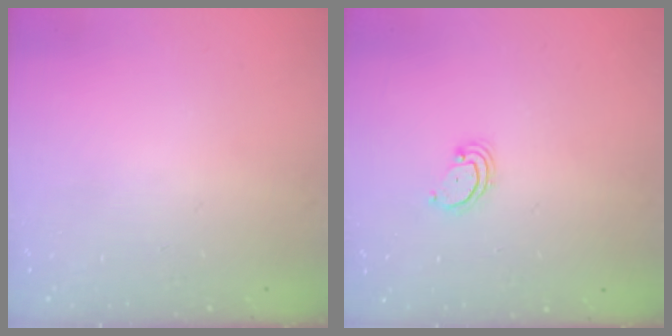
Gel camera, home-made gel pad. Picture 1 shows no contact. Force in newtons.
{"total": 2.8, "press": 2.8, "slide": 0.3}